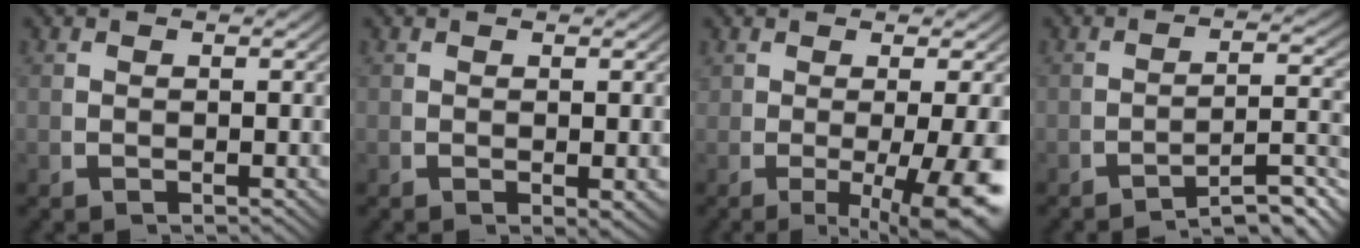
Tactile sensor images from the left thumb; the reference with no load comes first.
{"total": 1.0, "force": [0.2, 0.4, 0.9], "torque": [-0.012, -0.004, 0.007]}
{"total": 7.0, "force": [-1.5, 2.4, 6.4], "torque": [-0.102, -0.023, -0.008]}
{"total": 6.7, "force": [-4.5, 2.3, 4.5], "torque": [-0.061, -0.018, -0.059]}